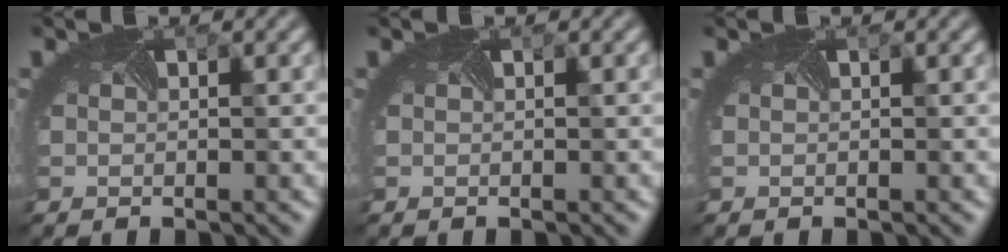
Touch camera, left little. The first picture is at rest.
{"total": 0.0}
{"total": 0.0}